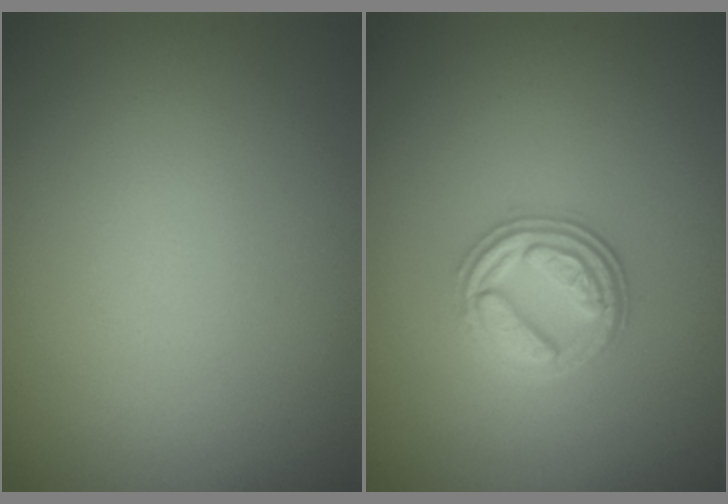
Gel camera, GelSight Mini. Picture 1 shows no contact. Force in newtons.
{"total": 3.5, "press": 3.0, "slide": 1.8}